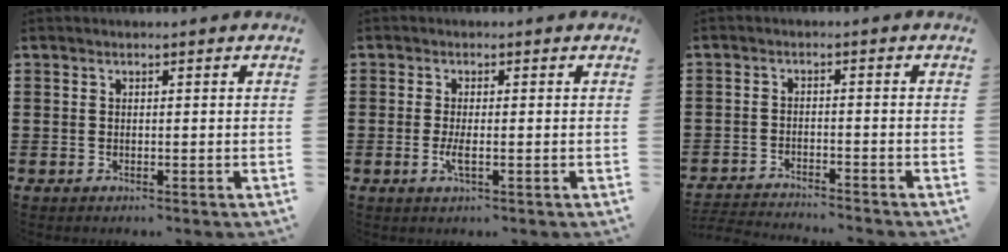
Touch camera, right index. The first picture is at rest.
{"total": 2.2, "force": [-0.6, 0.3, 2.1], "torque": [-0.046, -0.008, -0.011]}
{"total": 3.1, "force": [-3.1, -0.3, 0.0], "torque": [-0.004, -0.004, -0.067]}